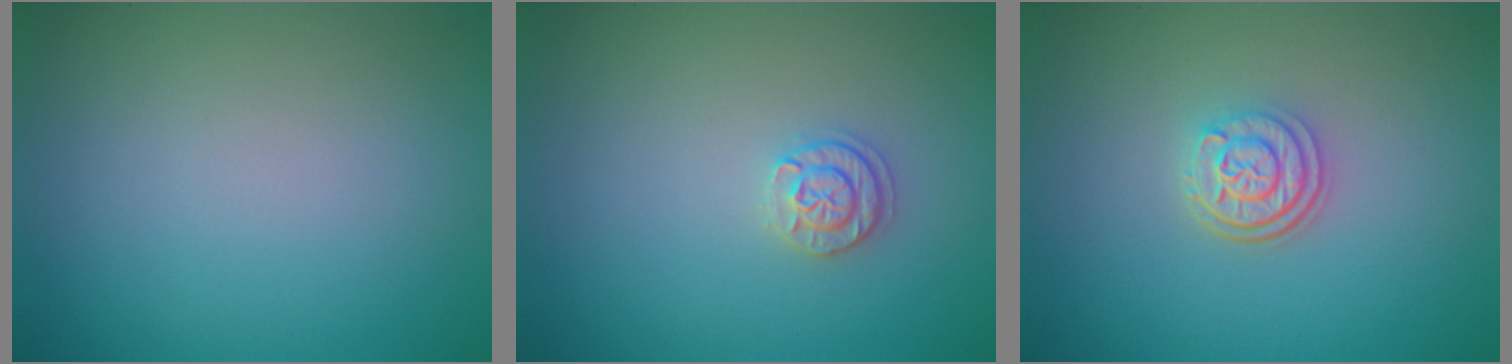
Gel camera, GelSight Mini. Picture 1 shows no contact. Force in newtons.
{"total": 1.8, "press": 1.7, "slide": 0.4}
{"total": 3.1, "press": 2.5, "slide": 1.8}